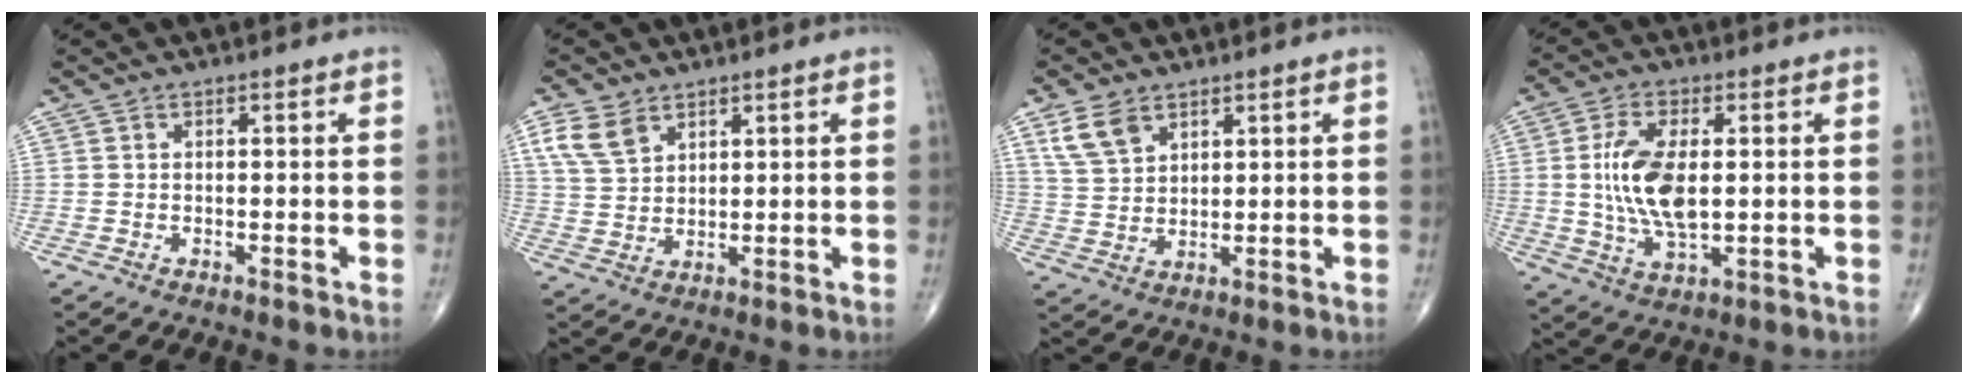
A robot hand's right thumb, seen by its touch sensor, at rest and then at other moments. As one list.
[{"total": 6.6, "force": [3.8, 4.1, 3.5], "torque": [-0.060, -0.010, 0.082]}, {"total": 6.5, "force": [3.9, 3.9, 3.4], "torque": [-0.057, -0.014, 0.086]}, {"total": 11.8, "force": [0.9, 5.6, 10.4], "torque": [-0.208, -0.009, 0.021]}]